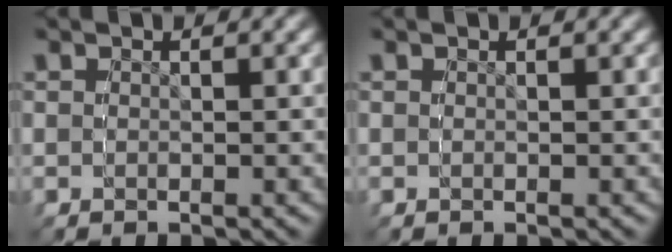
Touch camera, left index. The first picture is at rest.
{"total": 0.0}